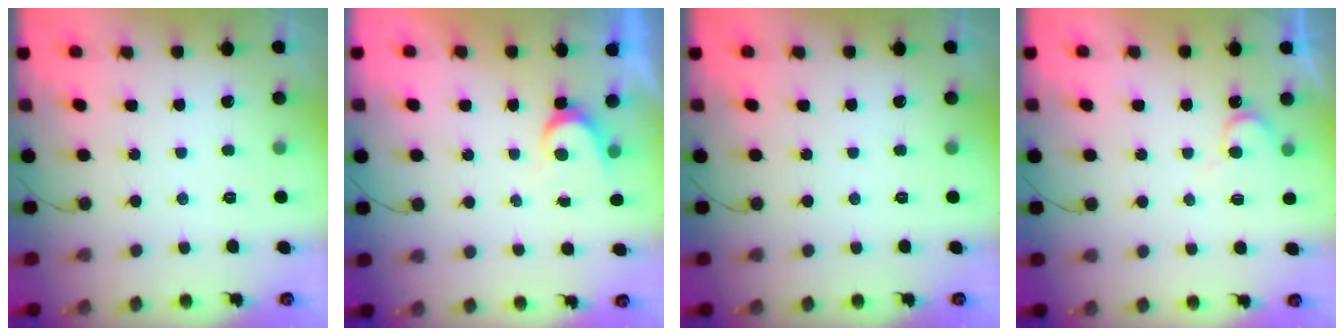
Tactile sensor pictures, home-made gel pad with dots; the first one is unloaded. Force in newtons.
{"total": 3.8, "press": 3.8, "slide": 0.3}
{"total": 0.0}
{"total": 6.5, "press": 6.5, "slide": 0.3}